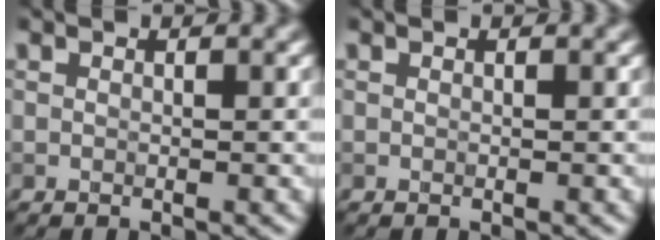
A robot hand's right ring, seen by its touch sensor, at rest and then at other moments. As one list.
[{"total": 0.0}]